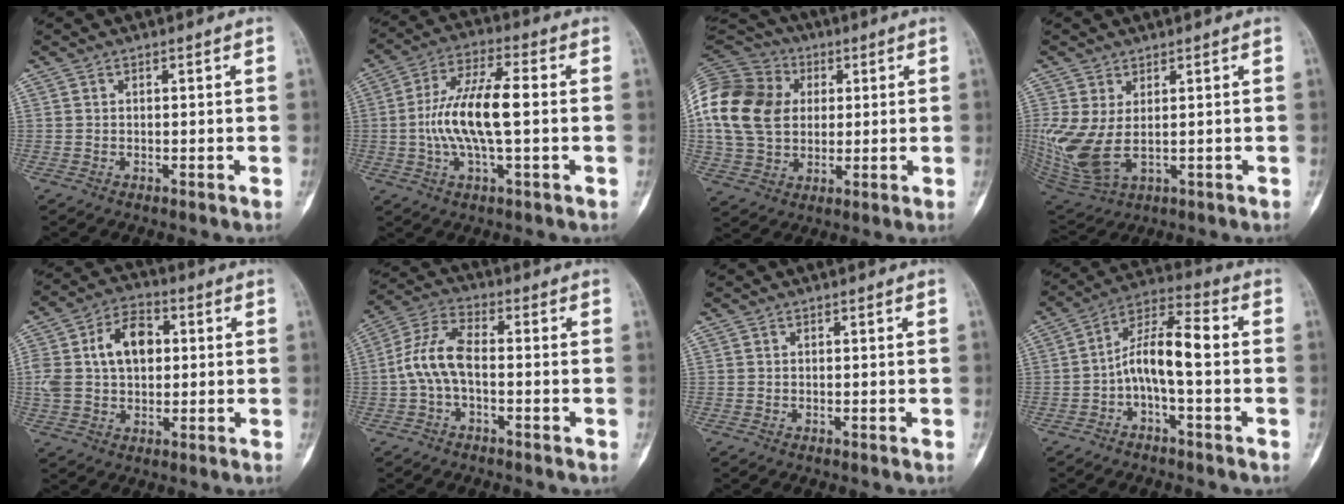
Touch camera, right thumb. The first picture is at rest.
{"total": 13.0, "force": [-0.5, 4.1, 12.3], "torque": [-0.253, 0.021, -0.013]}
{"total": 21.6, "force": [3.1, 16.5, 13.7], "torque": [-0.284, 0.018, 0.059]}
{"total": 10.5, "force": [0.4, 5.7, 8.7], "torque": [-0.207, -0.010, 0.029]}
{"total": 13.8, "force": [2.1, 8.9, 10.3], "torque": [-0.173, 0.020, 0.033]}
{"total": 8.2, "force": [-1.3, 3.9, 7.1], "torque": [-0.152, 0.031, -0.034]}
{"total": 0.0}
{"total": 9.8, "force": [-1.6, 3.2, 9.1], "torque": [-0.169, 0.051, -0.034]}